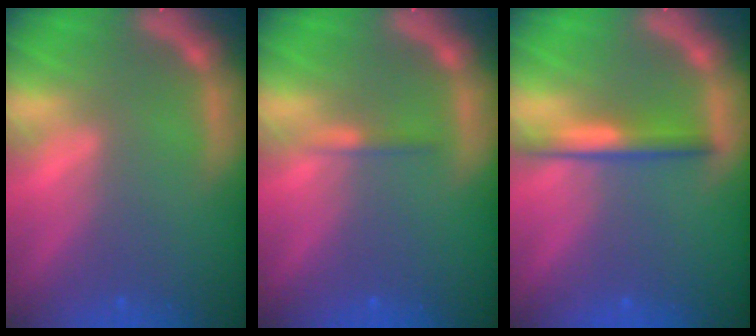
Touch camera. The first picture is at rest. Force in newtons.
{"total": 0.9}
{"total": 3.0}